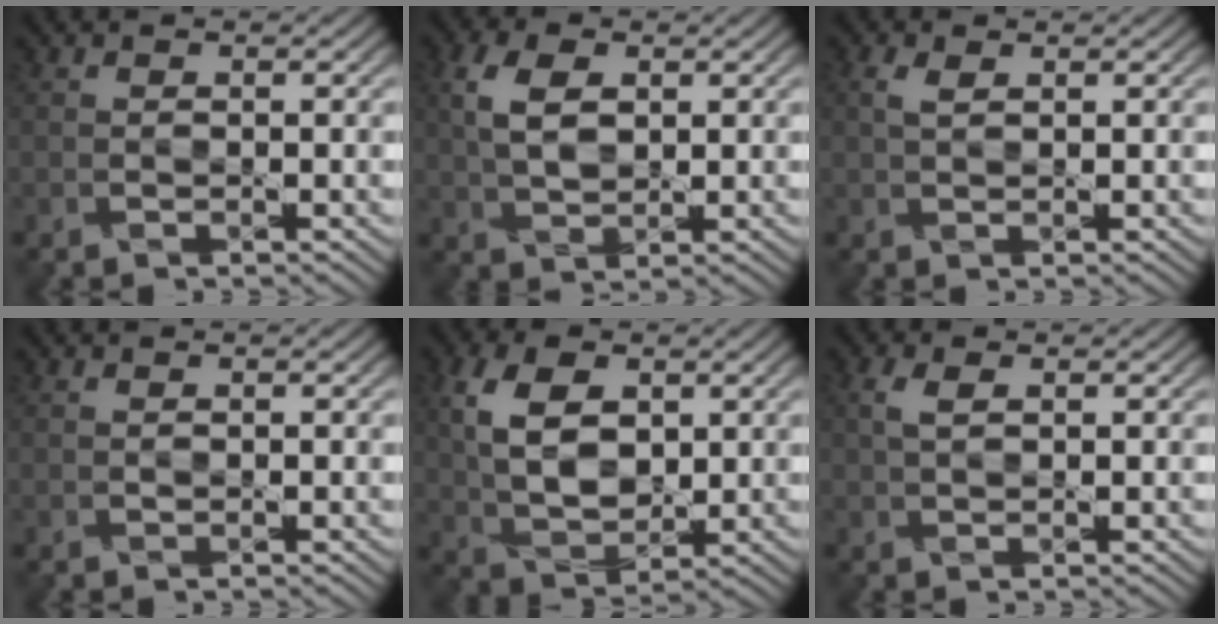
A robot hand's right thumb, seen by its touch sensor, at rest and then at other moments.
{"total": 5.2, "force": [1.7, 3.0, 3.9], "torque": [-0.094, 0.007, 0.029]}
{"total": 1.7, "force": [0.9, 0.6, 1.3], "torque": [-0.035, 0.005, 0.017]}
{"total": 0.0}
{"total": 8.0, "force": [2.4, 4.9, 5.8], "torque": [-0.132, 0.006, 0.047]}
{"total": 2.0, "force": [0.8, 0.8, 1.6], "torque": [-0.042, 0.005, 0.014]}